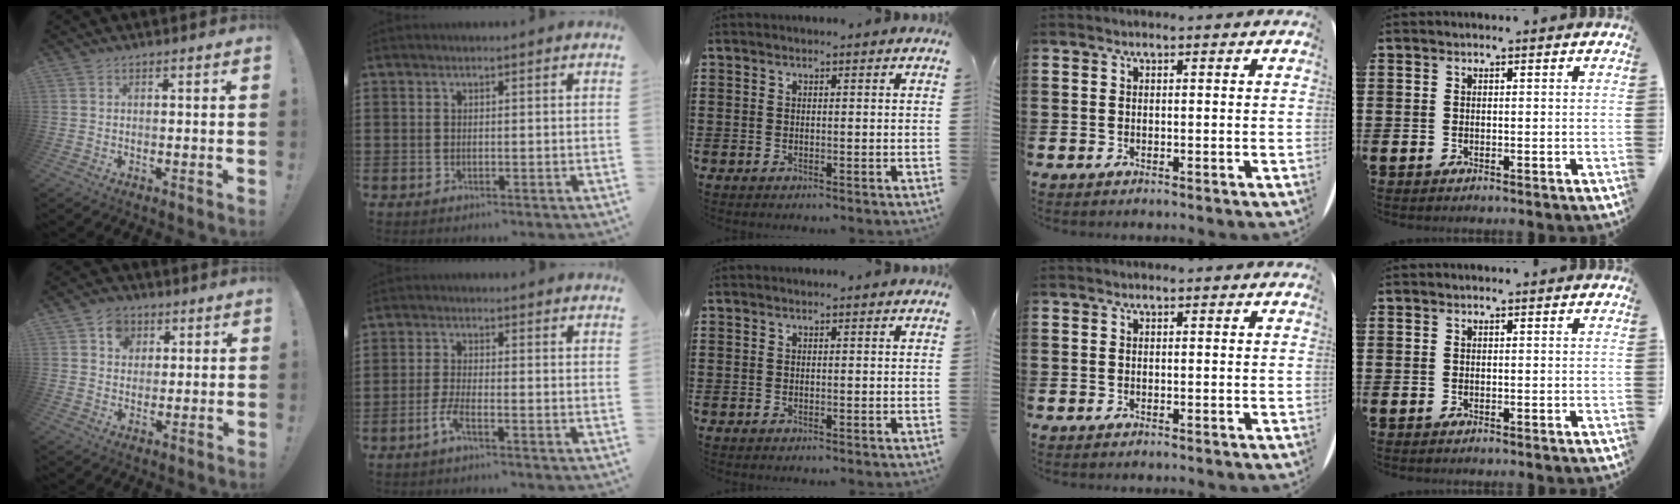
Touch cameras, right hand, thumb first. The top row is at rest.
{"thumb": {"total": 7.0, "force": [3.1, 5.9, 2.3], "torque": [-0.025, -0.014, 0.057]}, "index": {"total": 3.2, "force": [-1.9, 0.5, 2.5], "torque": [-0.065, -0.008, -0.040]}}